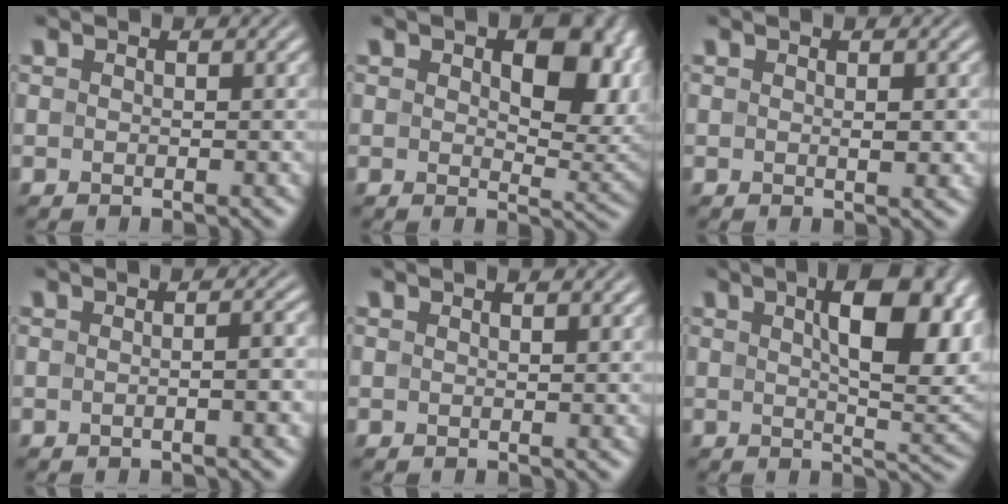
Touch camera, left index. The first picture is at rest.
{"total": 8.8, "force": [2.2, 4.7, 7.1], "torque": [-0.101, -0.005, 0.035]}
{"total": 1.1, "force": [0.1, 0.2, 1.1], "torque": [-0.018, -0.001, 0.002]}
{"total": 3.3, "force": [0.0, 1.4, 3.0], "torque": [-0.004, 0.012, -0.017]}
{"total": 0.8, "force": [0.6, 0.2, 0.5], "torque": [-0.004, 0.004, 0.009]}
{"total": 10.0, "force": [3.1, 3.6, 8.9], "torque": [-0.126, 0.003, 0.049]}